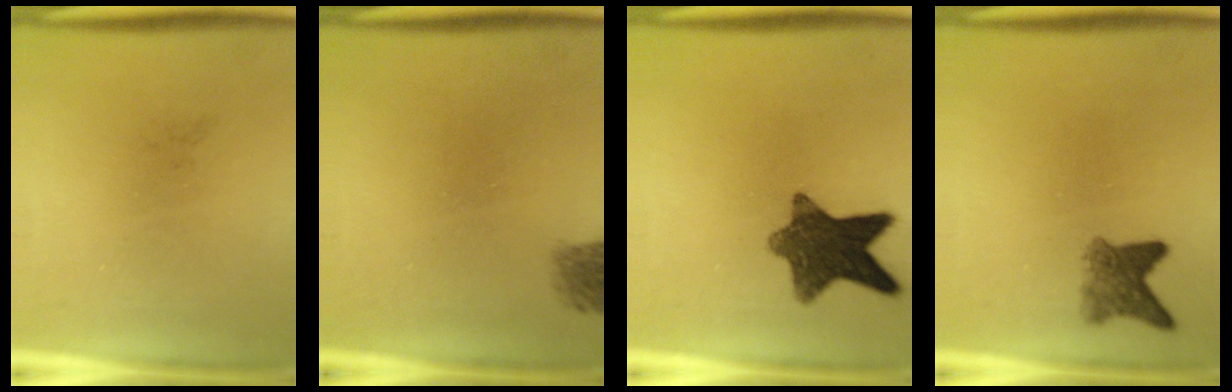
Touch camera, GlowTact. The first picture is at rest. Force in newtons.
{"total": 1.8}
{"total": 10.8}
{"total": 3.7}